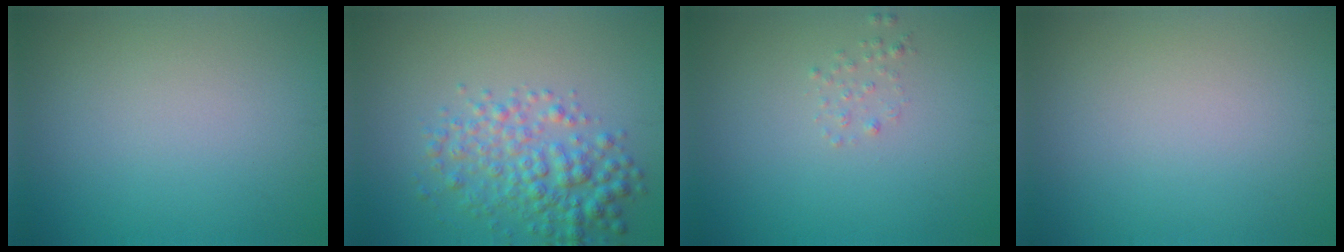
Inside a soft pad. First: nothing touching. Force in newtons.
{"total": 4.4, "press": 4.3, "slide": 0.2}
{"total": 0.8, "press": 0.8, "slide": 0.1}
{"total": 0.0}